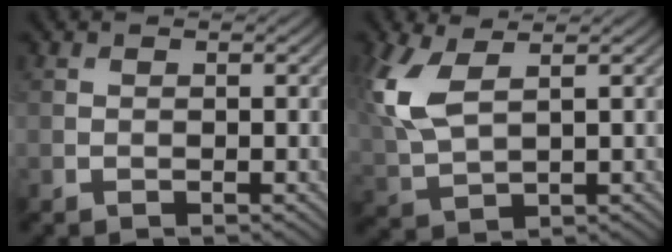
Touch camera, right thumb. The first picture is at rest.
{"total": 7.9, "force": [2.8, 3.6, 6.4], "torque": [-0.174, 0.006, 0.054]}